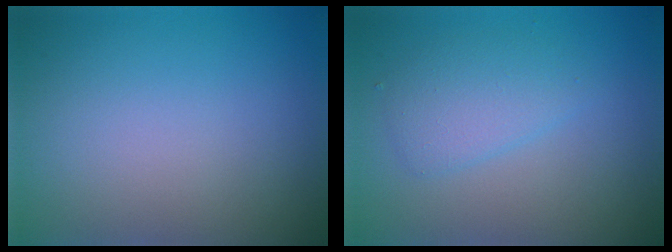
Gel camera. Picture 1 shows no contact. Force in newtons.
{"total": 2.7, "press": 2.7, "slide": 0.0}